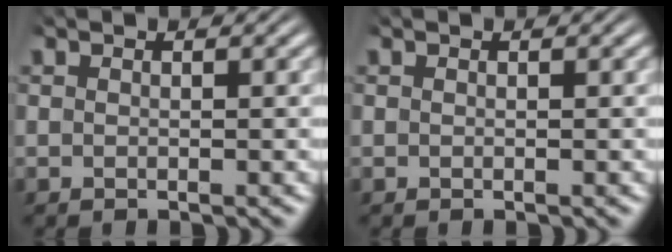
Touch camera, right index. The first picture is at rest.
{"total": 0.0}